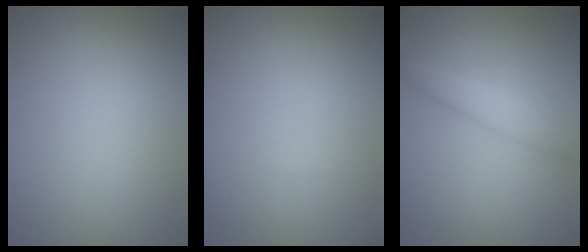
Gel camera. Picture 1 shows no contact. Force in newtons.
{"total": 0.0}
{"total": 2.3, "press": 2.3, "slide": 0.1}